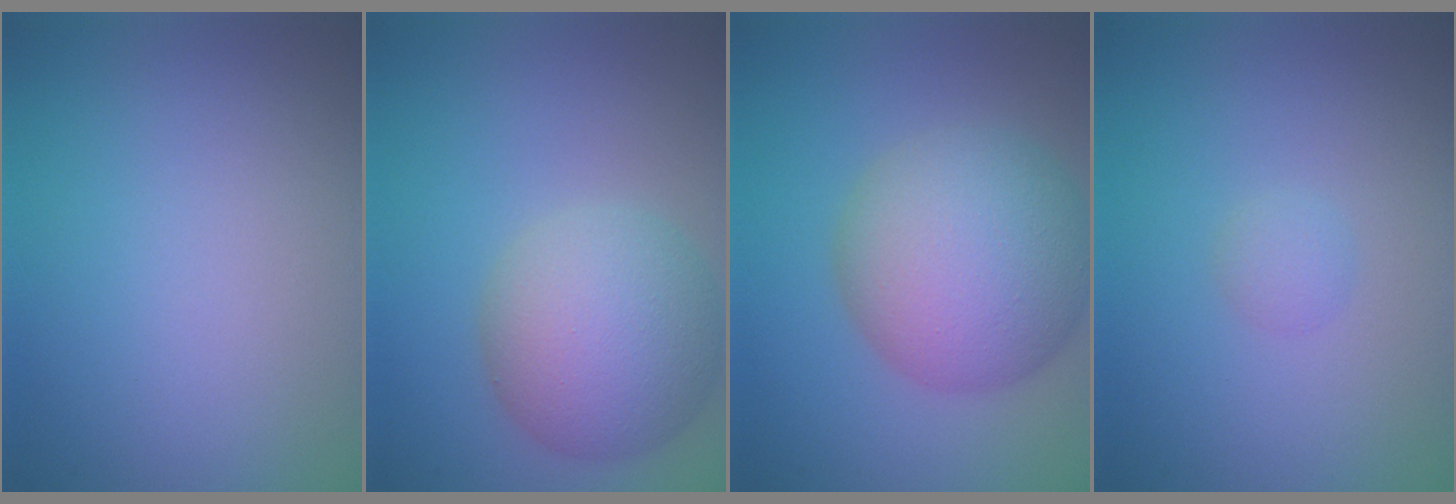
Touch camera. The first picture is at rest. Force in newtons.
{"total": 7.3, "press": 7.3, "slide": 0.2}
{"total": 9.4, "press": 9.3, "slide": 0.4}
{"total": 1.0, "press": 1.0, "slide": 0.0}